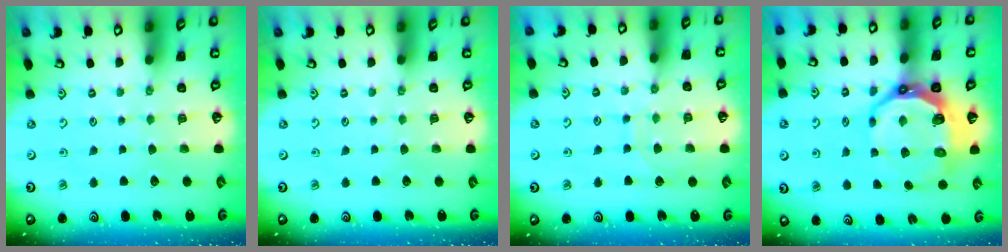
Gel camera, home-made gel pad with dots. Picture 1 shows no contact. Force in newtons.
{"total": 0.0}
{"total": 7.8, "press": 7.7, "slide": 0.6}
{"total": 12.7, "press": 11.7, "slide": 5.0}